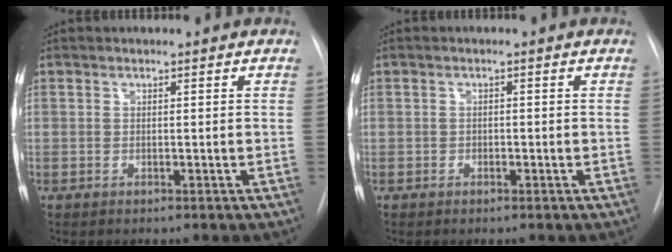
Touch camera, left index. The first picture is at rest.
{"total": 0.7, "force": [-0.4, 0.5, 0.3], "torque": [-0.002, 0.003, -0.008]}